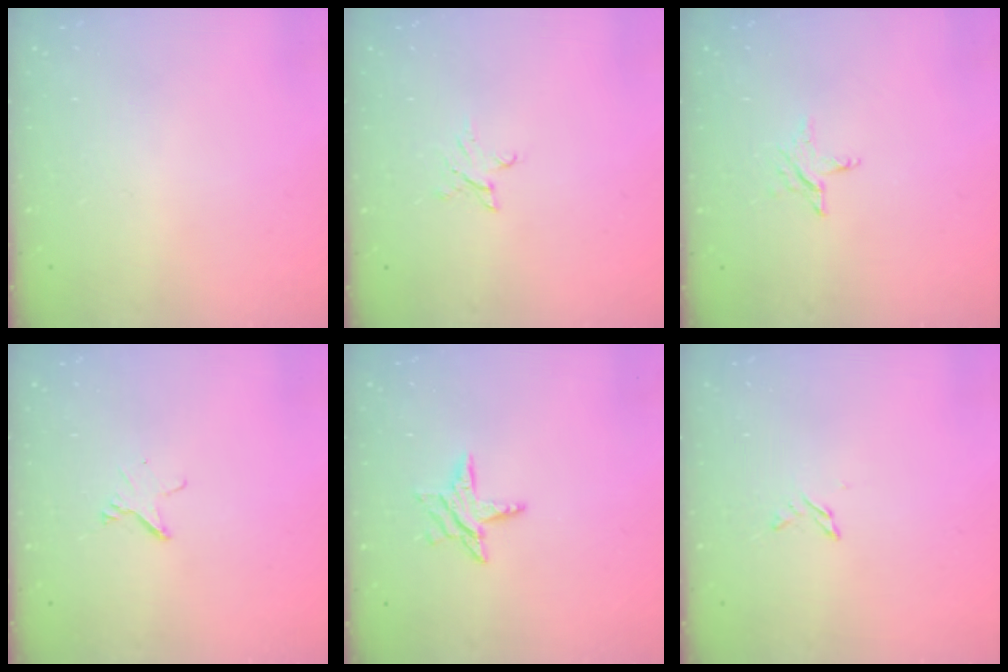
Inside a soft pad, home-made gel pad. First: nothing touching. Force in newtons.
{"total": 3.5, "press": 3.4, "slide": 0.4}
{"total": 2.9, "press": 2.9, "slide": 0.2}
{"total": 2.5, "press": 2.5, "slide": 0.1}
{"total": 6.5, "press": 6.5, "slide": 0.5}
{"total": 2.6, "press": 2.6, "slide": 0.3}